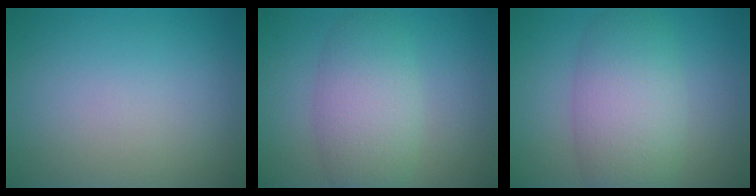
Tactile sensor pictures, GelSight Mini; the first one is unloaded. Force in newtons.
{"total": 5.0, "press": 5.0, "slide": 0.3}
{"total": 6.5, "press": 6.5, "slide": 0.2}